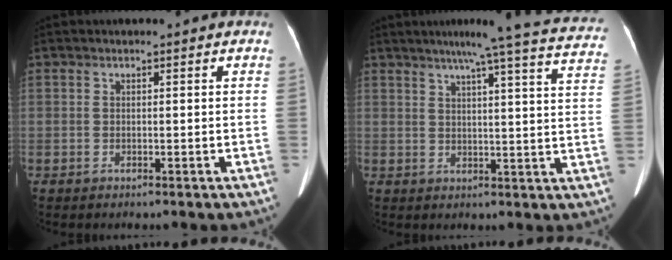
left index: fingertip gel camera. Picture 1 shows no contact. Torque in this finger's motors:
{"motor_torque": [0.77, -0.96, 0.02, 0.09]}